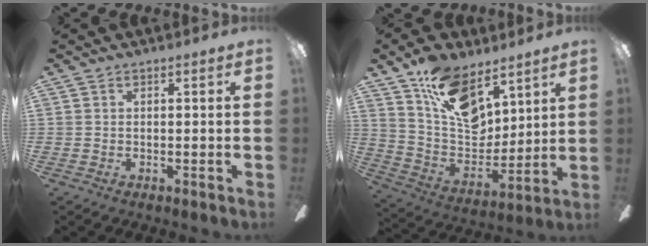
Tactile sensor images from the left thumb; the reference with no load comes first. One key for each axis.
{"total": 17.4, "fx": 10.3, "fy": 10.0, "fz": 9.8, "tx": -0.168, "ty": -0.046, "tz": 0.192}